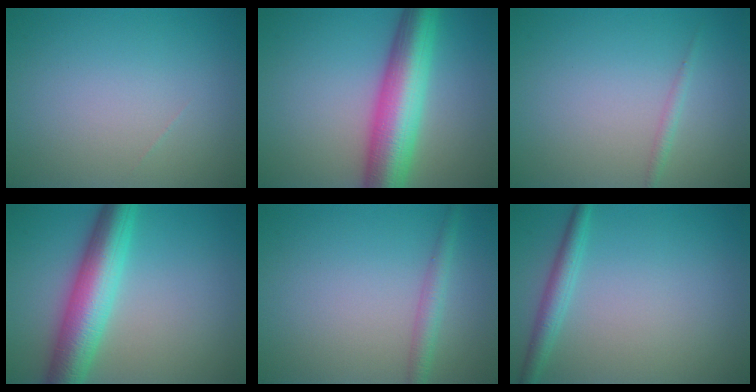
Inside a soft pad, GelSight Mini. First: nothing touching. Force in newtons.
{"total": 8.9, "press": 8.9, "slide": 0.3}
{"total": 0.9, "press": 0.9, "slide": 0.1}
{"total": 7.3, "press": 7.3, "slide": 0.0}
{"total": 2.0, "press": 2.0, "slide": 0.0}
{"total": 2.2, "press": 2.2, "slide": 0.1}